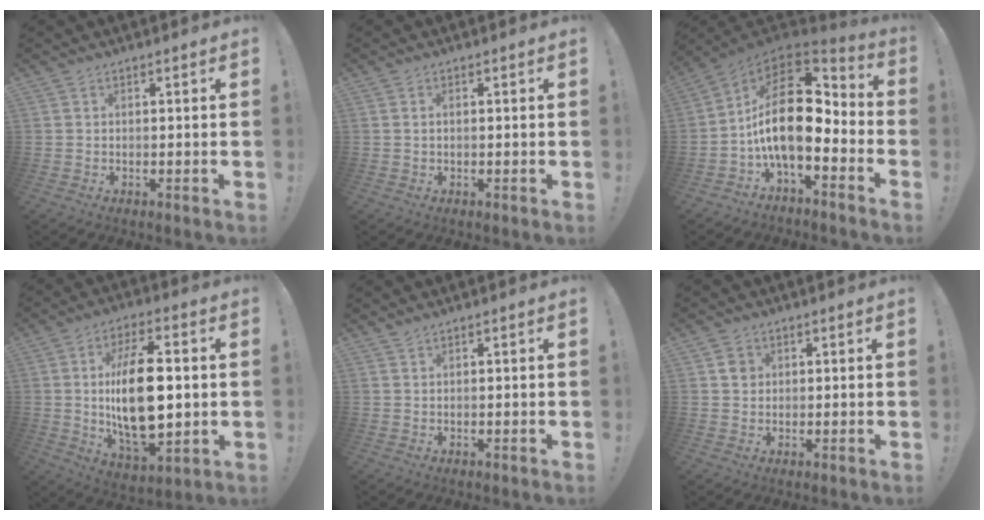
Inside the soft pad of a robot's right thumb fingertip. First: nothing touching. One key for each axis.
{"total": 0.9, "fx": 0.1, "fy": 0.5, "fz": 0.8, "tx": -0.016, "ty": 0.003, "tz": 0.002}
{"total": 20.7, "fx": 1.0, "fy": 10.0, "fz": 18.1, "tx": -0.319, "ty": -0.003, "tz": 0.021}
{"total": 20.7, "fx": 1.3, "fy": 9.9, "fz": 18.1, "tx": -0.331, "ty": -0.010, "tz": 0.016}
{"total": 0.8, "fx": 0.8, "fy": 0.1, "fz": 0.2, "tx": 0.006, "ty": -0.002, "tz": 0.013}
{"total": 3.2, "fx": 1.1, "fy": 2.9, "fz": 0.5, "tx": 0.015, "ty": -0.007, "tz": 0.016}